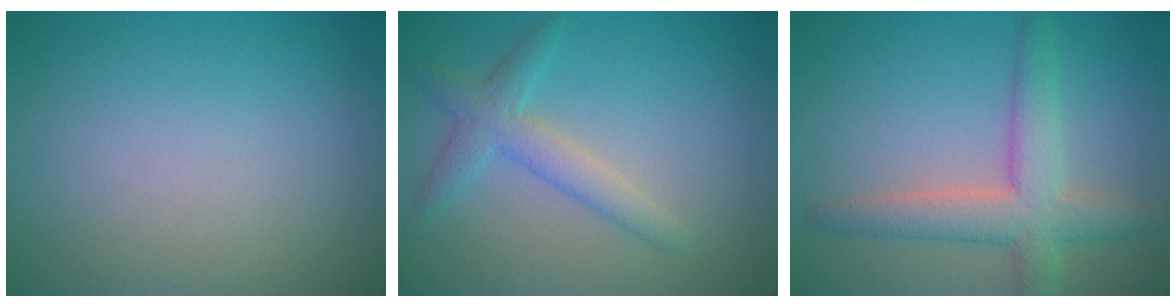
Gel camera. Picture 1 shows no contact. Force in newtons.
{"total": 3.0, "press": 3.0, "slide": 0.1}
{"total": 5.1, "press": 5.1, "slide": 0.3}